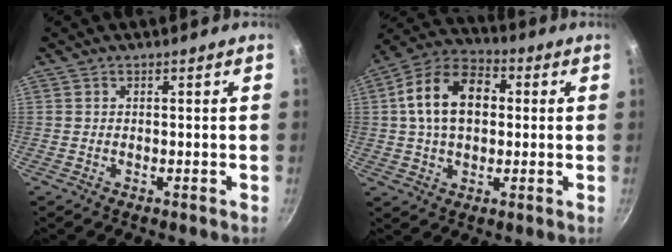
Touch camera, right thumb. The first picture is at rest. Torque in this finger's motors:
{"motor_torque": [0.10, 2.93, 1.55, 0.48, 0.15]}